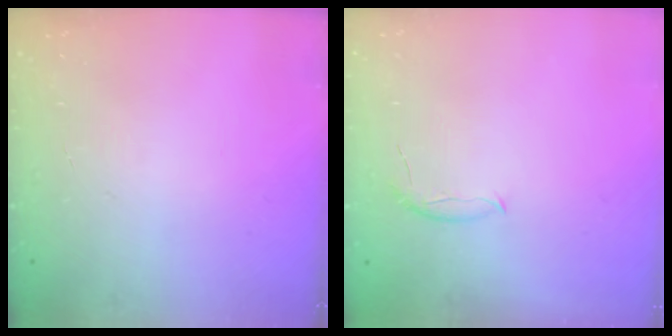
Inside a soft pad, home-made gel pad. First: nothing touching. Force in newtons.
{"total": 6.7, "press": 6.7, "slide": 0.8}